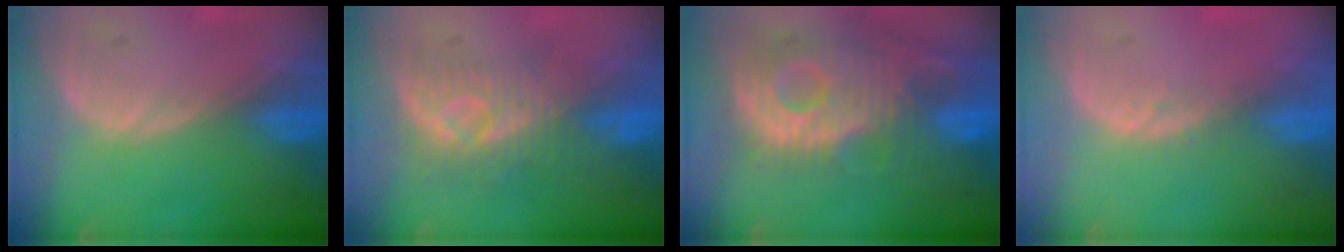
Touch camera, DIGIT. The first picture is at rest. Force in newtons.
{"total": 8.2, "press": 7.4, "slide": 3.6}
{"total": 11.8, "press": 10.6, "slide": 5.2}
{"total": 1.3, "press": 1.2, "slide": 0.6}